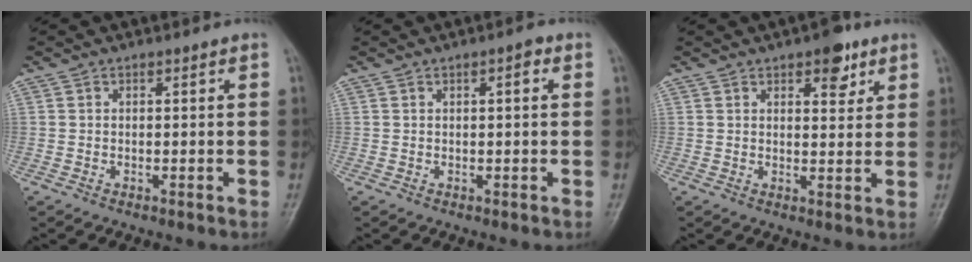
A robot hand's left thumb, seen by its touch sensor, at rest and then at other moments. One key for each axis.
{"total": 1.5, "fx": 0.5, "fy": 0.3, "fz": 1.4, "tx": -0.021, "ty": 0.003, "tz": 0.006}
{"total": 6.1, "fx": 3.5, "fy": 2.8, "fz": 4.1, "tx": -0.031, "ty": -0.015, "tz": 0.042}